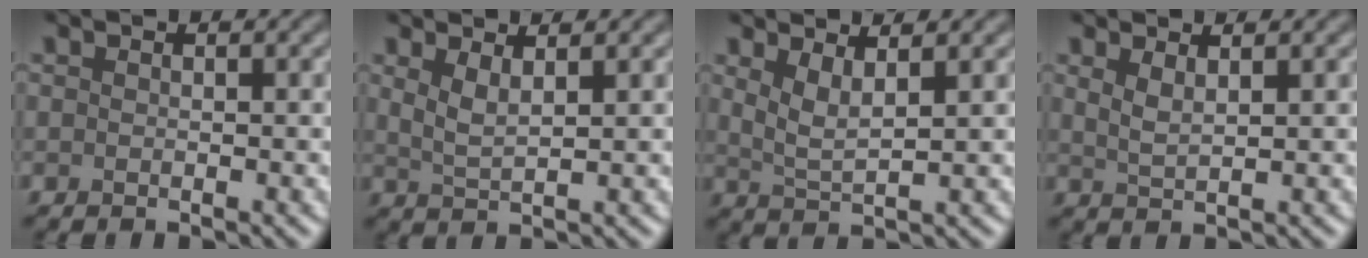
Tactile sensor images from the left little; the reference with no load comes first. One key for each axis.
{"total": 2.2, "fx": 1.2, "fy": 0.6, "fz": 1.7, "tx": -0.031, "ty": -0.004, "tz": 0.025}
{"total": 2.7, "fx": 1.6, "fy": 0.7, "fz": 2.0, "tx": -0.036, "ty": -0.006, "tz": 0.031}
{"total": 1.8, "fx": 1.2, "fy": 0.5, "fz": 1.3, "tx": -0.024, "ty": -0.002, "tz": 0.022}